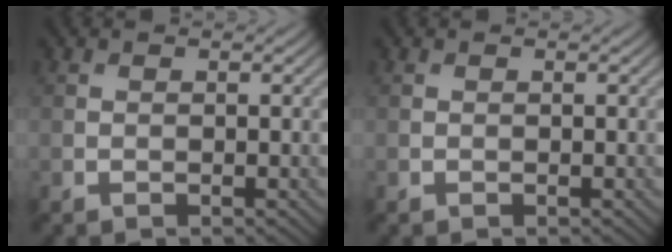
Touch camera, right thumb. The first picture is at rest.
{"total": 0.0}